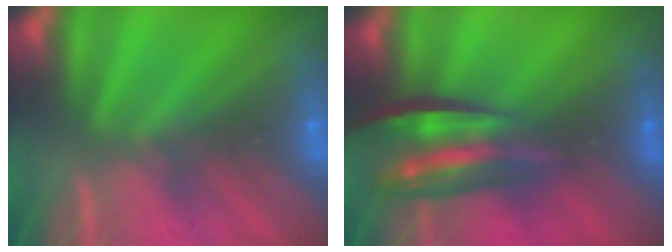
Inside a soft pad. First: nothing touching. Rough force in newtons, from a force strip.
{"total": 7.0}